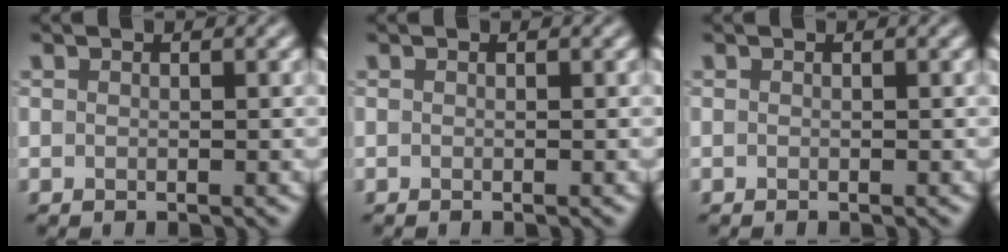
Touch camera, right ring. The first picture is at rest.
{"total": 0.0}
{"total": 0.0}